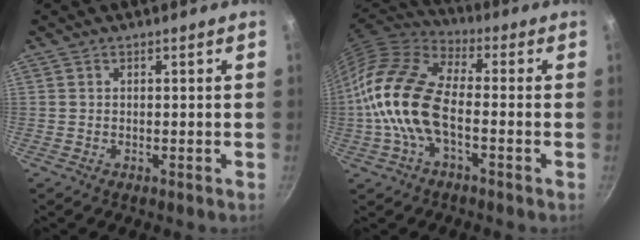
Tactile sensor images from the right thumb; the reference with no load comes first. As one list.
[{"total": 16.0, "force": [-2.8, 8.3, 13.4], "torque": [-0.252, 0.033, -0.072]}]